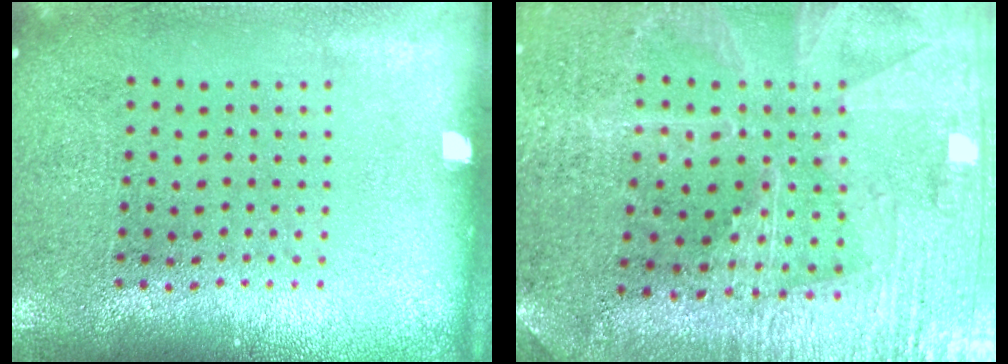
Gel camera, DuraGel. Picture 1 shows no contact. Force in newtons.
{"total": 1.7, "press": 1.7, "slide": 0.3}